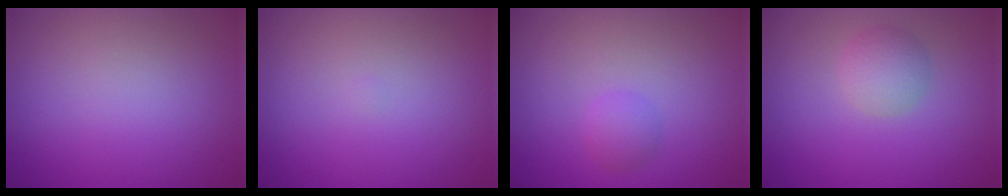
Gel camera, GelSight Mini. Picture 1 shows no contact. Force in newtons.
{"total": 0.0}
{"total": 1.3, "press": 1.3, "slide": 0.0}
{"total": 2.3, "press": 2.3, "slide": 0.1}